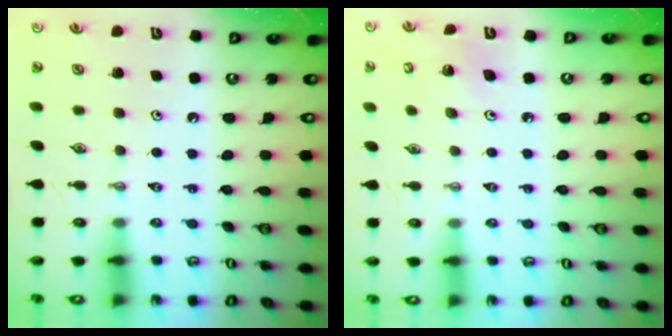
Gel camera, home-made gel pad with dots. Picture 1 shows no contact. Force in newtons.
{"total": 5.3, "press": 4.9, "slide": 1.8}